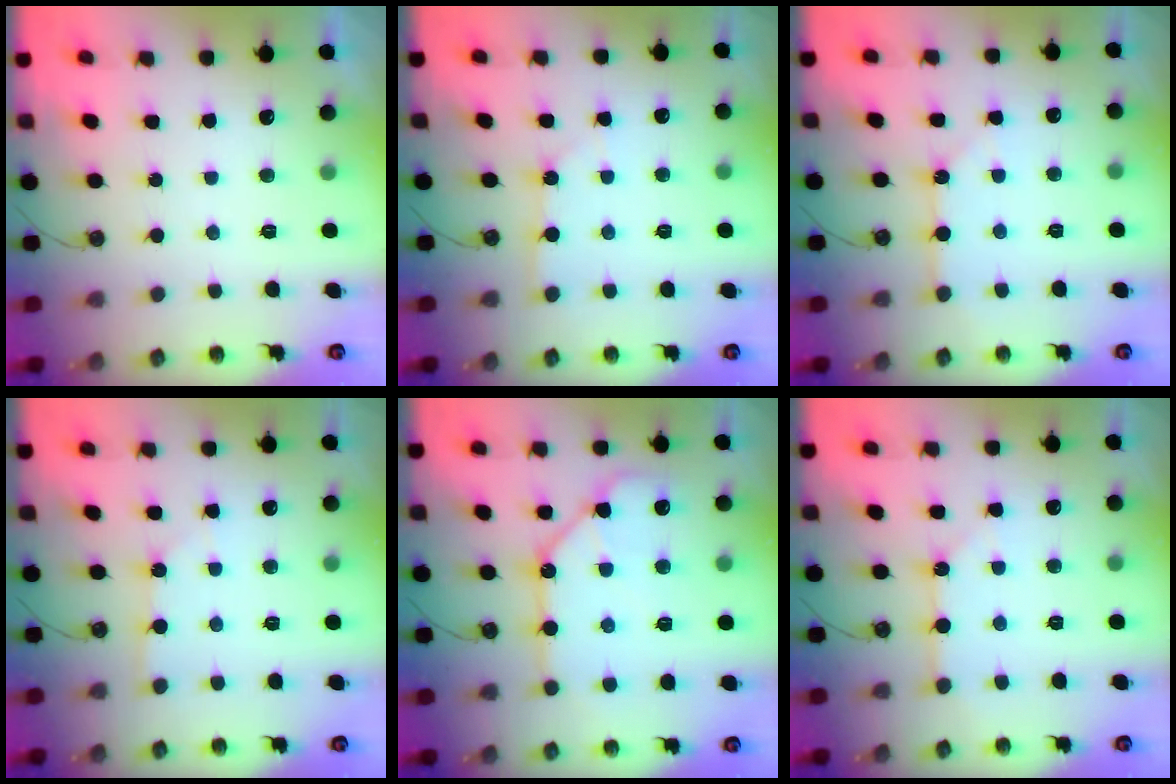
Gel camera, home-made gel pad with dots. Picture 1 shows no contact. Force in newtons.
{"total": 1.9, "press": 1.9, "slide": 0.1}
{"total": 2.5, "press": 2.5, "slide": 0.2}
{"total": 1.0, "press": 1.0, "slide": 0.2}
{"total": 12.8, "press": 12.7, "slide": 1.3}
{"total": 2.5, "press": 2.5, "slide": 0.2}